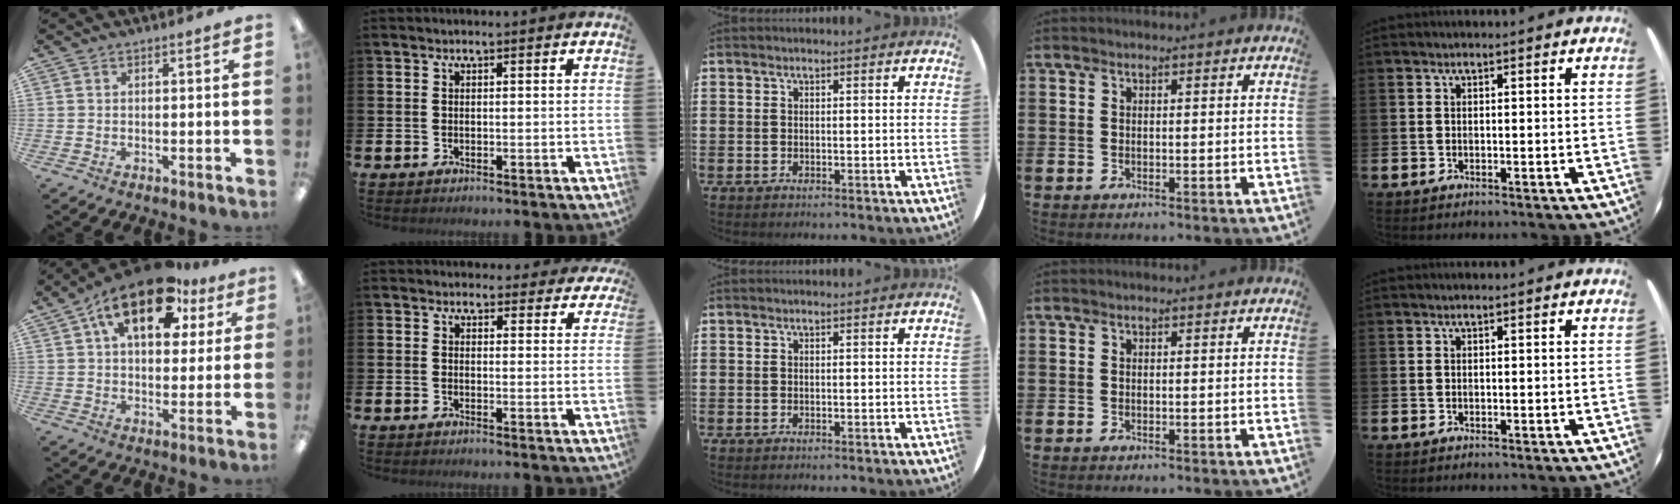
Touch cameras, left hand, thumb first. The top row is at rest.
{"thumb": {"total": 18.5, "force": [9.6, 9.4, 12.7], "torque": [-0.205, -0.023, 0.163]}, "index": {"total": 2.9, "force": [2.7, 1.2, 0.0], "torque": [0.011, -0.016, 0.044]}}